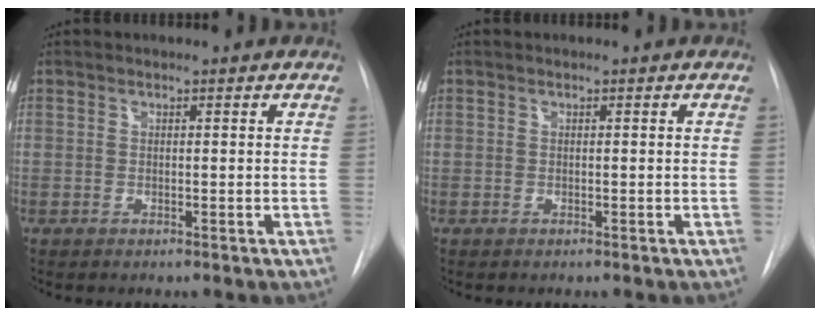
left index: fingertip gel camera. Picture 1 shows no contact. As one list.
[{"total": 0.0}]